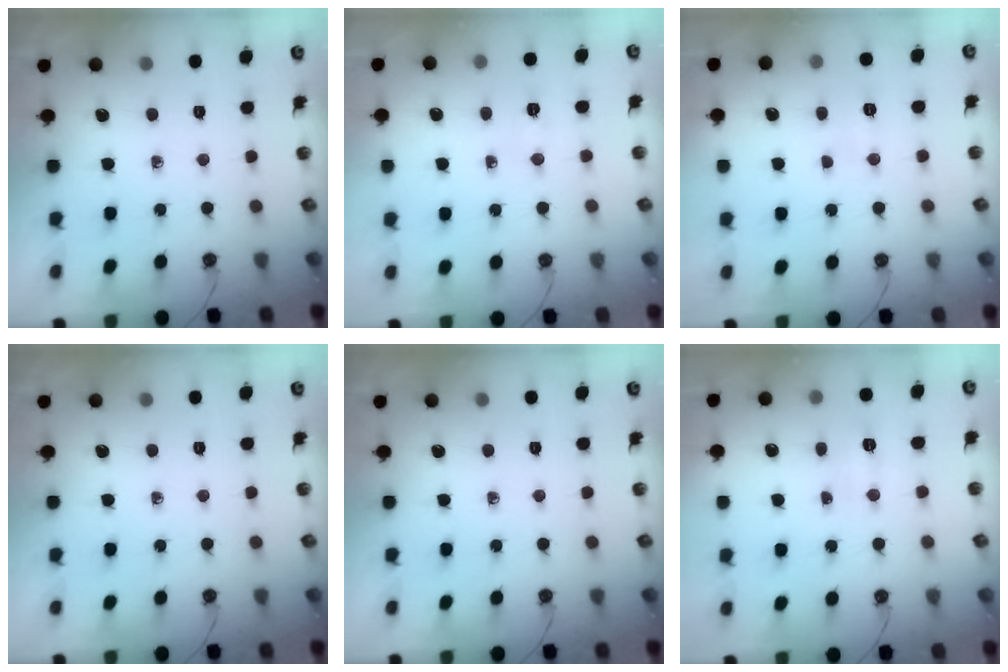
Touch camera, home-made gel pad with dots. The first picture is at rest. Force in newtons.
{"total": 4.8, "press": 3.0, "slide": 3.7}
{"total": 5.3, "press": 5.2, "slide": 0.6}
{"total": 0.0}
{"total": 0.0}
{"total": 4.2, "press": 4.2, "slide": 0.6}